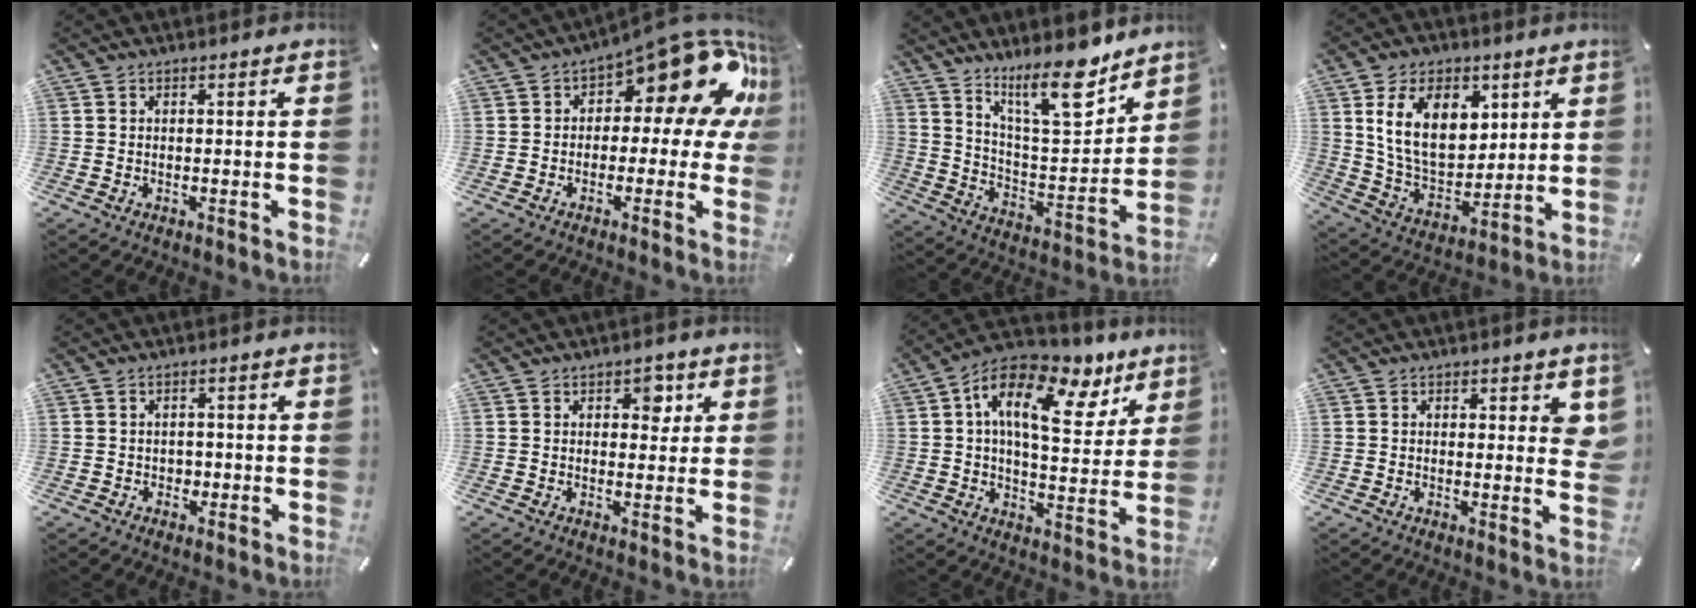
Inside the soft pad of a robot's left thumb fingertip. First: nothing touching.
{"total": 18.0, "force": [9.3, 7.9, 13.2], "torque": [-0.159, -0.075, 0.151]}
{"total": 17.1, "force": [13.0, 5.2, 9.9], "torque": [-0.156, -0.090, 0.218]}
{"total": 16.2, "force": [6.4, 10.8, 10.3], "torque": [-0.192, -0.016, 0.115]}
{"total": 1.6, "force": [-0.3, 1.4, 0.6], "torque": [-0.012, 0.004, -0.009]}
{"total": 4.4, "force": [1.9, 2.8, 2.7], "torque": [-0.013, -0.012, 0.021]}
{"total": 18.1, "force": [8.4, 8.9, 13.3], "torque": [-0.220, -0.040, 0.142]}
{"total": 3.7, "force": [1.7, 1.9, 2.6], "torque": [-0.021, -0.008, 0.024]}